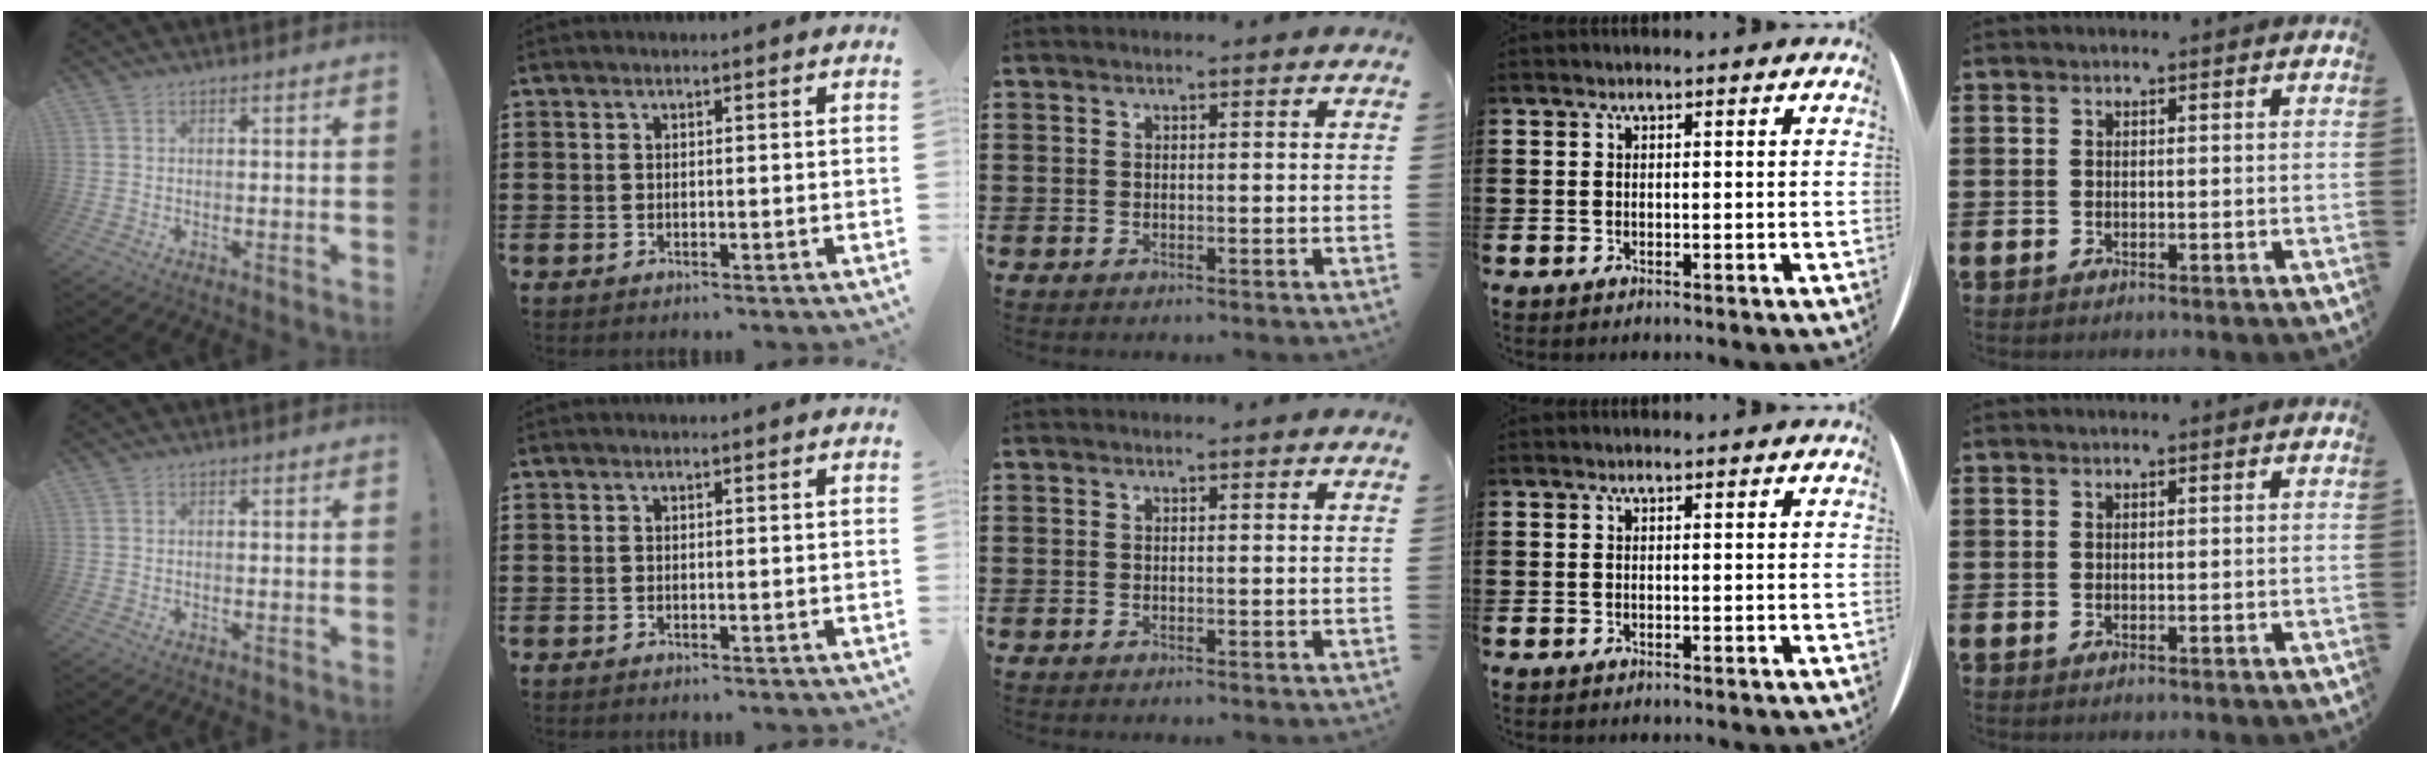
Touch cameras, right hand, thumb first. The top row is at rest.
{}